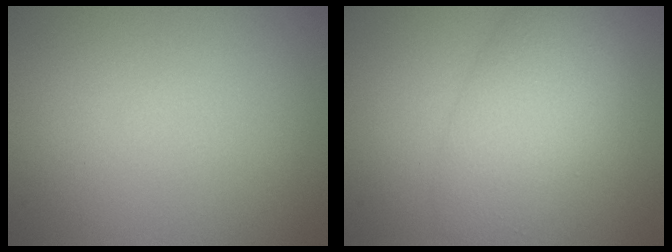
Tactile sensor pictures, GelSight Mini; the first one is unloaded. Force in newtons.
{"total": 5.6, "press": 5.6, "slide": 0.1}